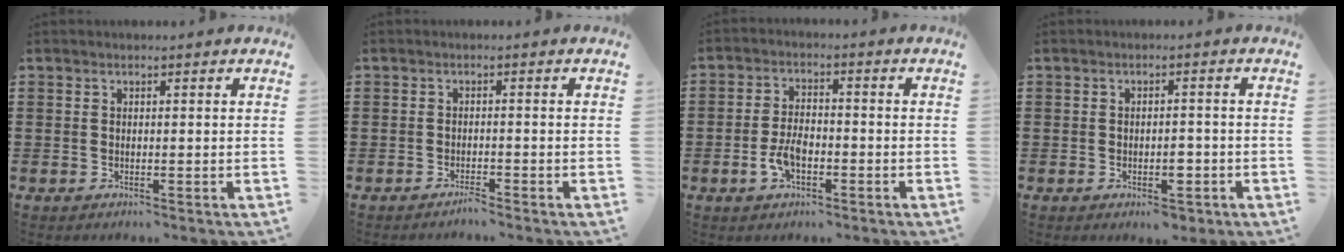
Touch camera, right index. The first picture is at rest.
{"total": 1.3, "force": [-1.2, -0.1, 0.4], "torque": [-0.009, 0.000, -0.024]}
{"total": 4.9, "force": [-1.9, 2.4, 3.8], "torque": [-0.085, 0.001, -0.038]}
{"total": 3.0, "force": [-1.4, 1.4, 2.2], "torque": [-0.037, 0.005, -0.026]}